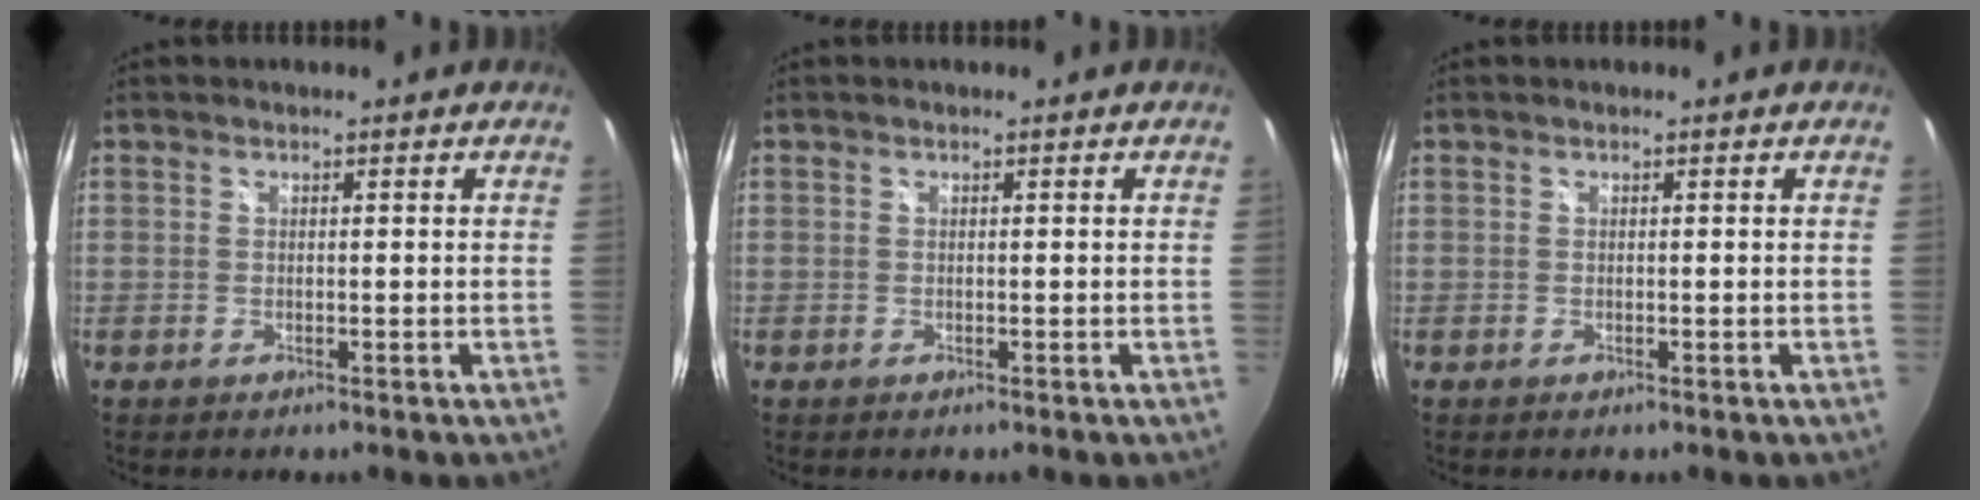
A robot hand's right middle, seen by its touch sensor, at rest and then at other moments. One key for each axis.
{"total": 0.0}
{"total": 0.0}